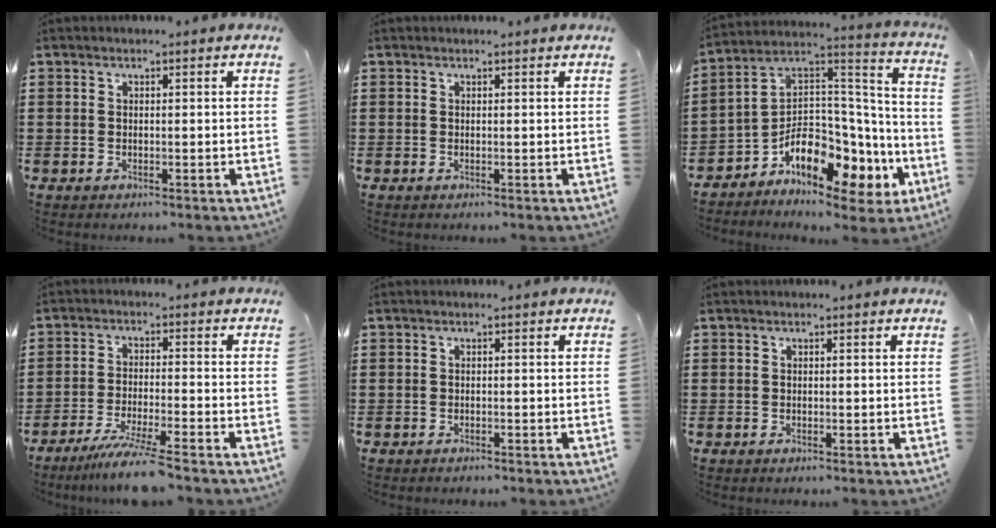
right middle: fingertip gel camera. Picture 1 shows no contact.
{"total": 0.0}
{"total": 10.3, "force": [-6.0, 5.3, 6.5], "torque": [-0.132, -0.006, -0.112]}
{"total": 6.4, "force": [-5.3, -0.6, 3.6], "torque": [-0.075, -0.025, -0.100]}
{"total": 0.5, "force": [-0.5, 0.0, 0.0], "torque": [-0.002, -0.002, -0.011]}
{"total": 0.0}